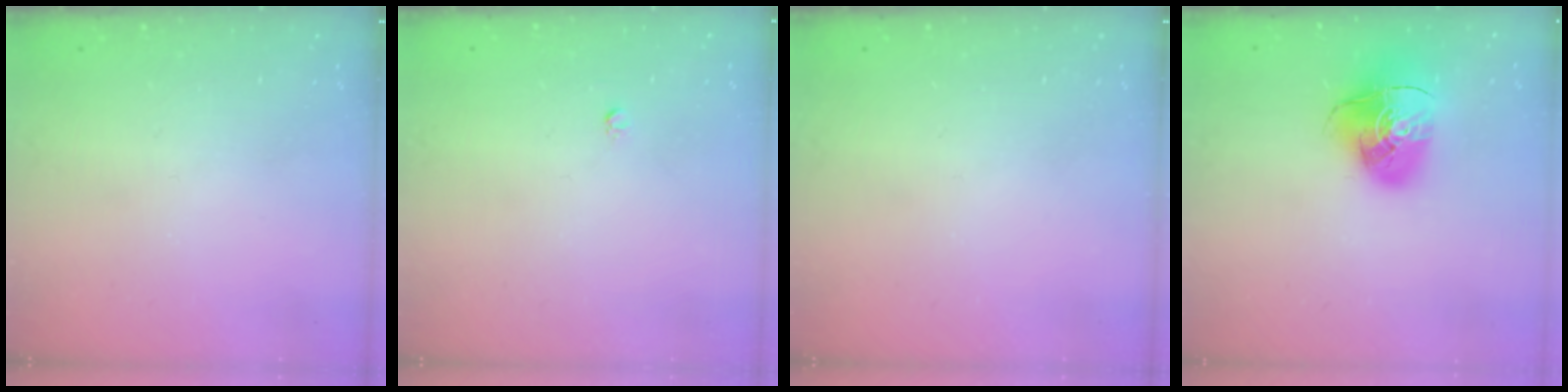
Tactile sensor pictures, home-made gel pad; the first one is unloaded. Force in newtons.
{"total": 2.5, "press": 2.5, "slide": 0.2}
{"total": 0.0}
{"total": 12.2, "press": 12.1, "slide": 1.6}